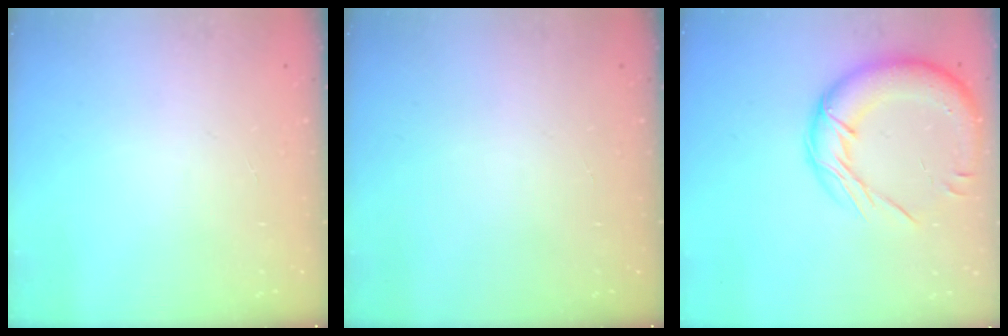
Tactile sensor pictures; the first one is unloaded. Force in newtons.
{"total": 0.0}
{"total": 17.6, "press": 17.4, "slide": 2.5}